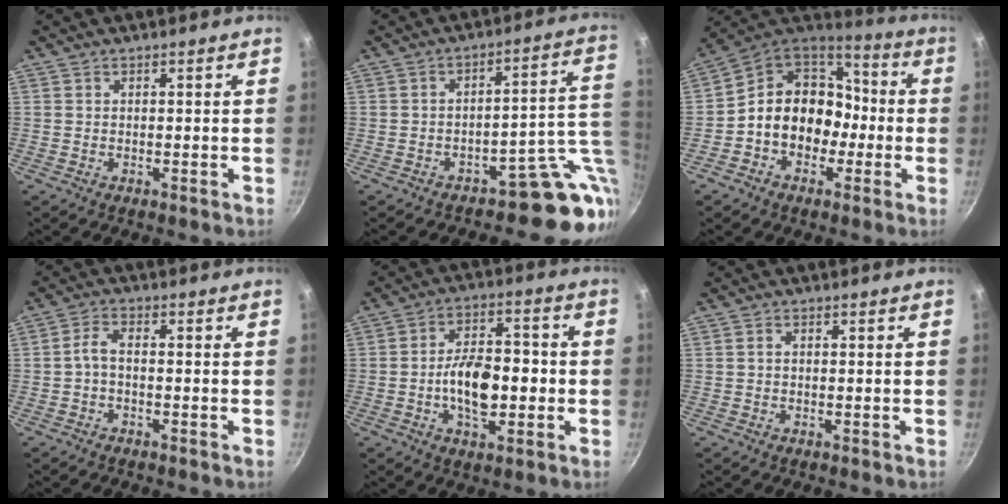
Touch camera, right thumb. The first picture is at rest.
{"total": 12.7, "force": [-4.7, 6.8, 9.7], "torque": [-0.041, 0.037, -0.064]}
{"total": 14.9, "force": [-2.6, 12.4, 7.9], "torque": [-0.074, 0.054, -0.056]}
{"total": 3.1, "force": [-1.0, 1.4, 2.5], "torque": [-0.056, 0.019, -0.027]}
{"total": 12.3, "force": [-2.0, 6.8, 10.1], "torque": [-0.143, 0.027, -0.037]}
{"total": 1.0, "force": [-0.1, 0.7, 0.7], "torque": [-0.012, 0.006, -0.001]}